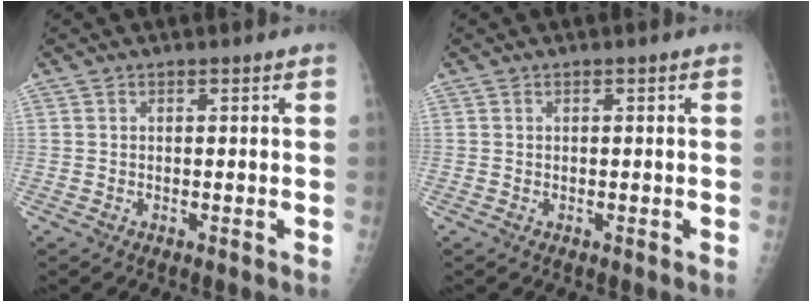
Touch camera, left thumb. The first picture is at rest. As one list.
[{"total": 0.0}]